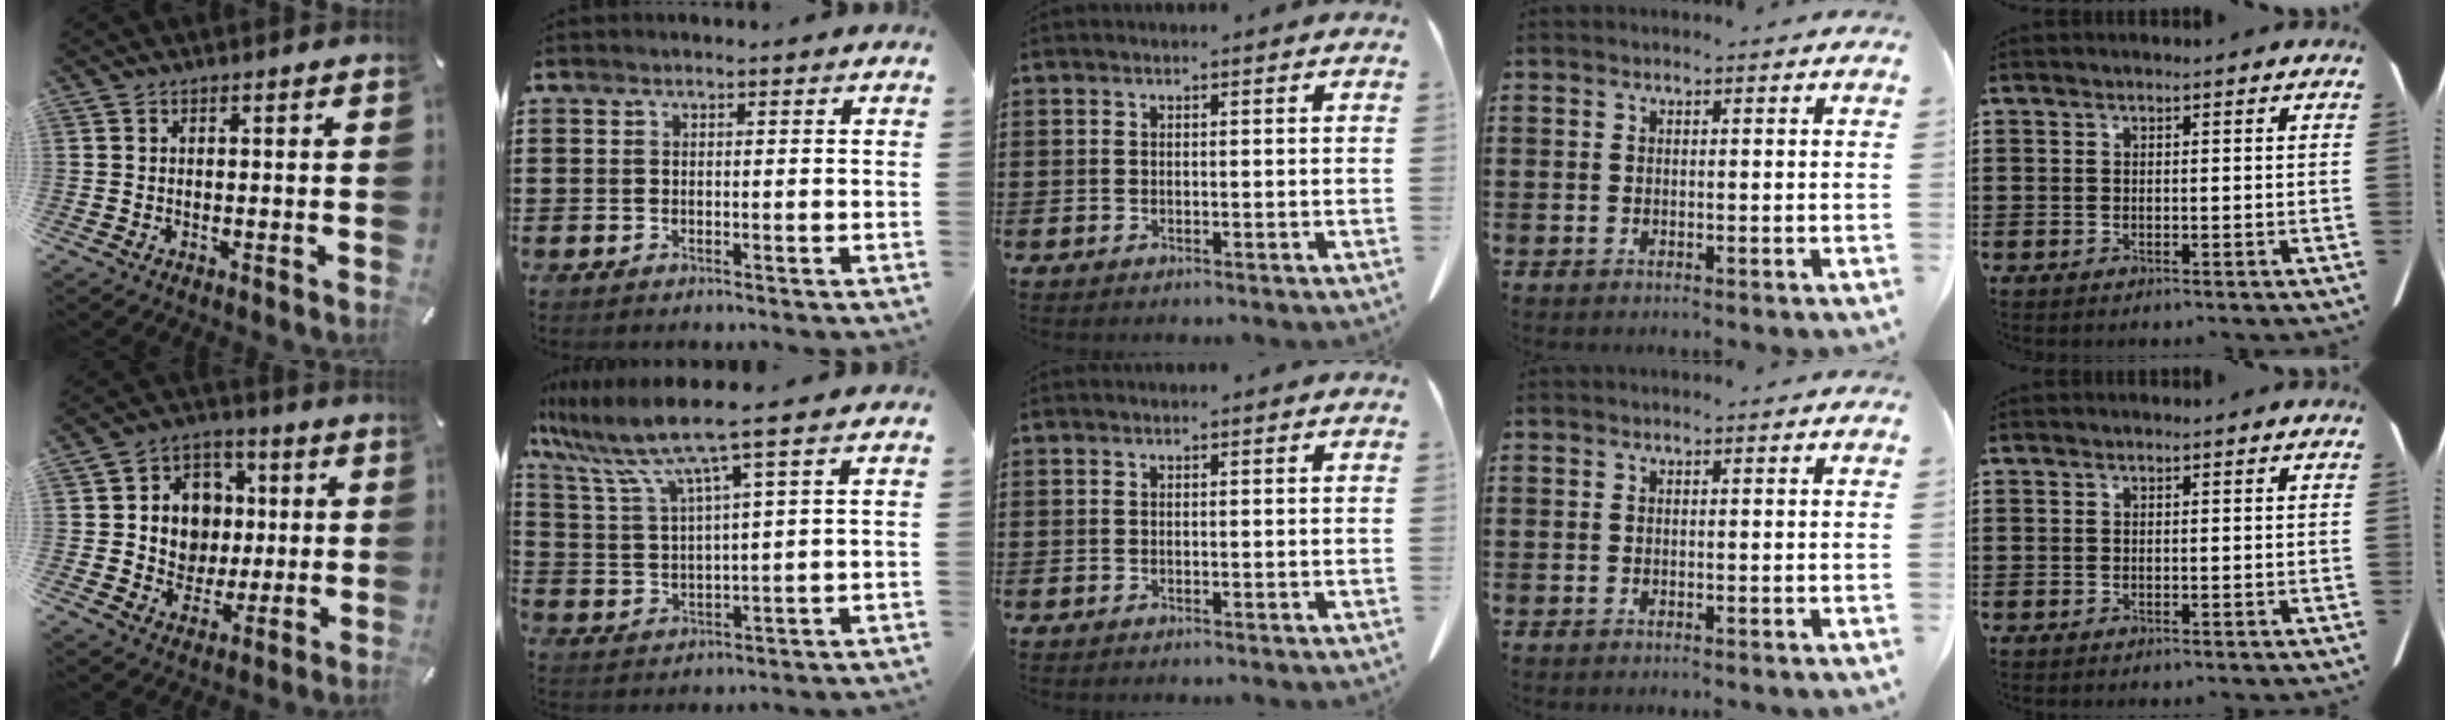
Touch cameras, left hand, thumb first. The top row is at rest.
{"thumb": {"total": 10.4, "force": [0.6, 10.1, 2.5], "torque": [-0.037, -0.004, 0.018]}, "index": {"total": 8.0, "force": [5.7, -0.5, 5.6], "torque": [-0.138, -0.033, 0.091]}}